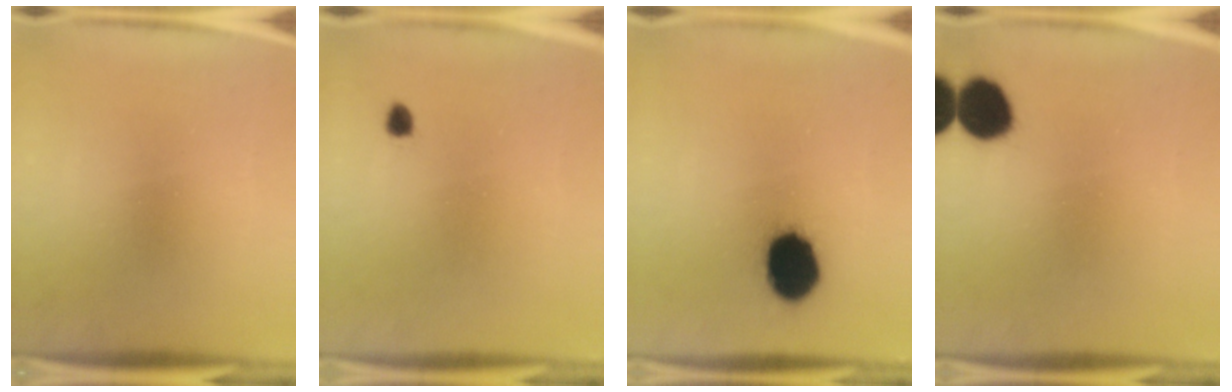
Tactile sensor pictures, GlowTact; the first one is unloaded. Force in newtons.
{"total": 1.3}
{"total": 15.8}
{"total": 9.6}